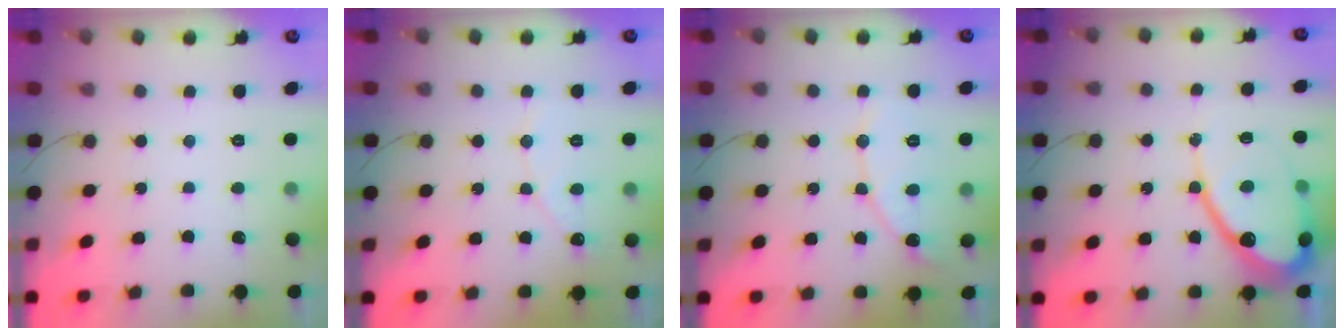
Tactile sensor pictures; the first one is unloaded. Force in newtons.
{"total": 5.6, "press": 5.6, "slide": 0.4}
{"total": 9.2, "press": 9.2, "slide": 0.7}
{"total": 16.8, "press": 16.8, "slide": 1.0}